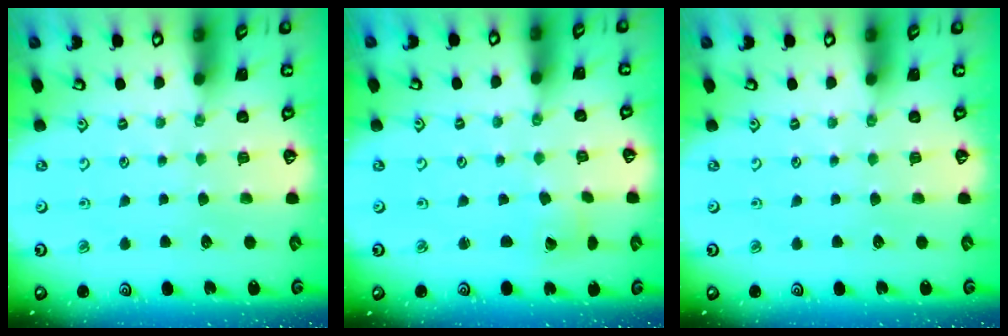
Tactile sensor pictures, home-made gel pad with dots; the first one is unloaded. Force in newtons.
{"total": 2.7, "press": 2.7, "slide": 0.2}
{"total": 0.0}